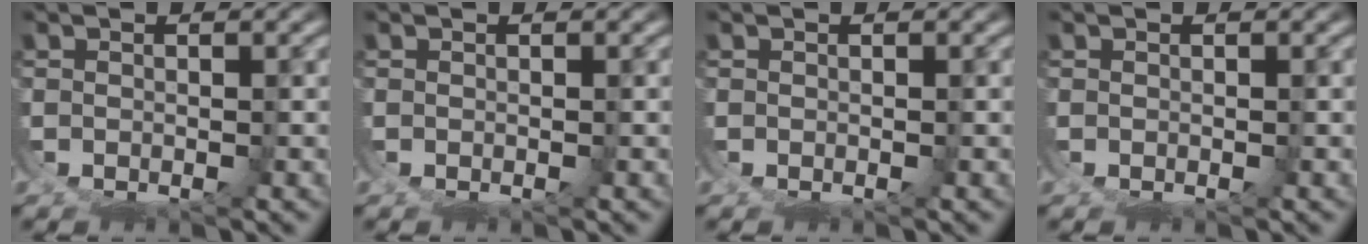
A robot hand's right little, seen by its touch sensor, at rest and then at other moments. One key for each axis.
{"total": 0.0}
{"total": 0.0}
{"total": 0.0}